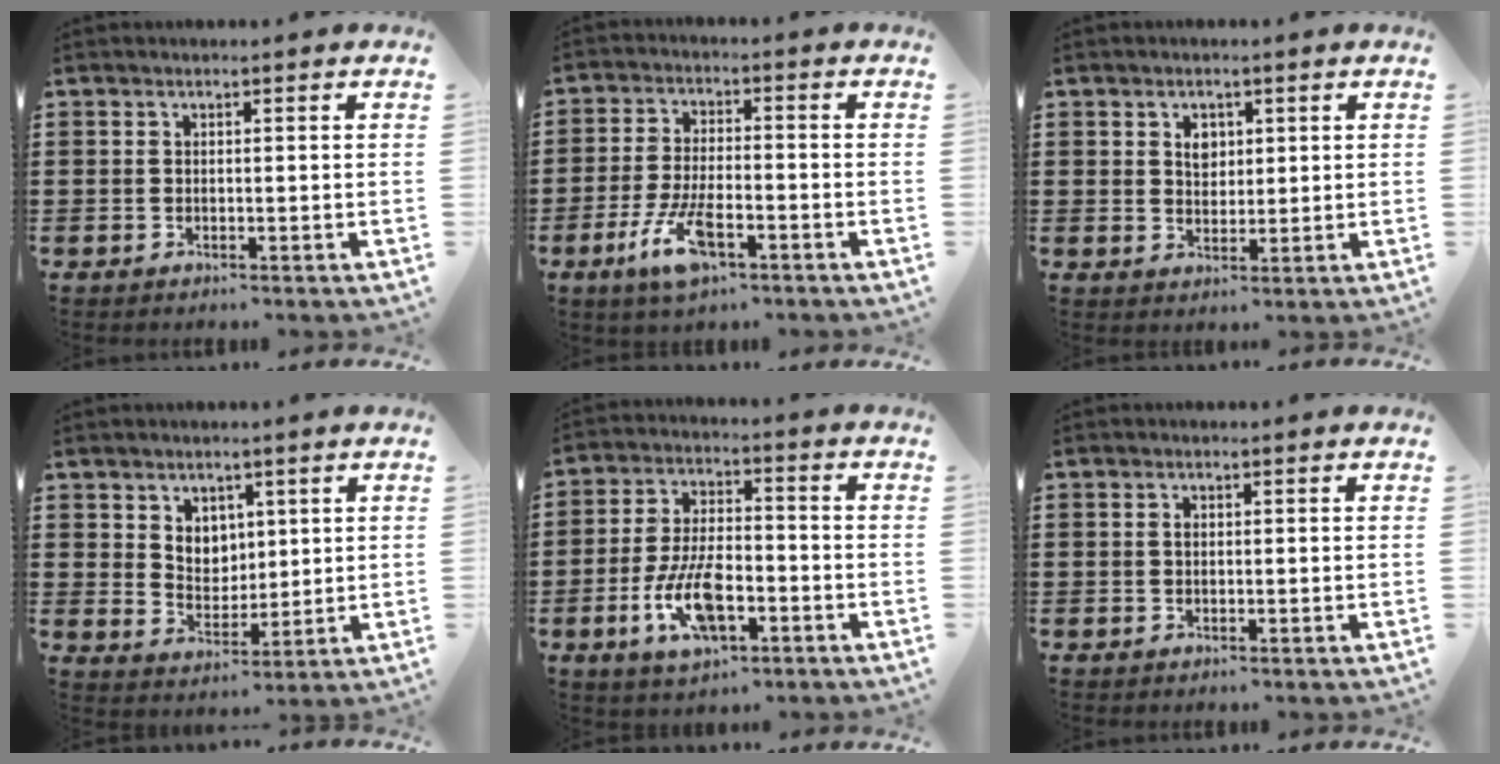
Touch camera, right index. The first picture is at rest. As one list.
[{"total": 8.2, "force": [-3.9, 2.8, 6.6], "torque": [-0.142, -0.006, -0.071]}, {"total": 2.8, "force": [1.1, 2.0, 1.6], "torque": [-0.022, 0.001, 0.015]}, {"total": 4.6, "force": [2.7, 3.6, 0.9], "torque": [-0.030, 0.001, 0.049]}, {"total": 10.0, "force": [-3.8, 4.5, 8.0], "torque": [-0.176, -0.002, -0.070]}, {"total": 0.6, "force": [0.1, 0.4, 0.5], "torque": [-0.011, -0.001, 0.002]}]